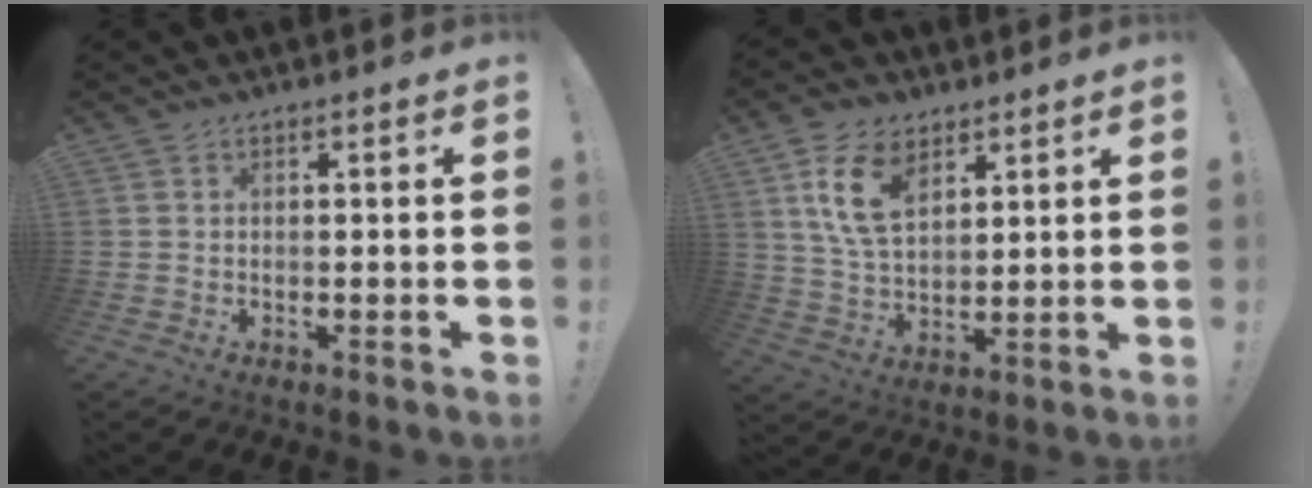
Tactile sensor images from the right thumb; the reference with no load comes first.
{"total": 13.3, "force": [6.6, 8.1, 8.2], "torque": [-0.154, -0.012, 0.126]}